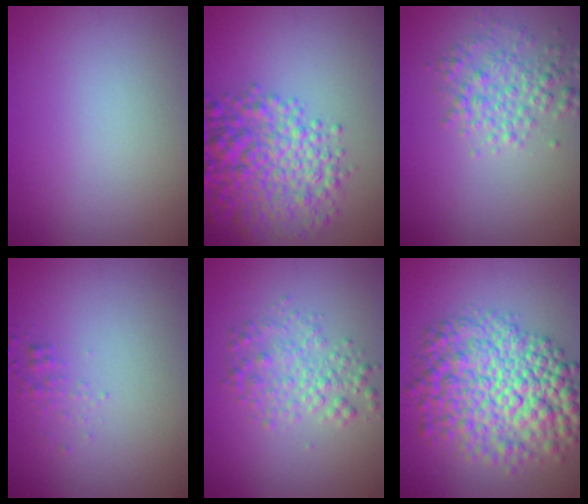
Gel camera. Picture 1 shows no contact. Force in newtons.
{"total": 7.0, "press": 7.0, "slide": 0.2}
{"total": 3.2, "press": 3.2, "slide": 0.1}
{"total": 0.9, "press": 0.9, "slide": 0.0}
{"total": 3.1, "press": 3.1, "slide": 0.0}
{"total": 9.5, "press": 9.5, "slide": 0.2}